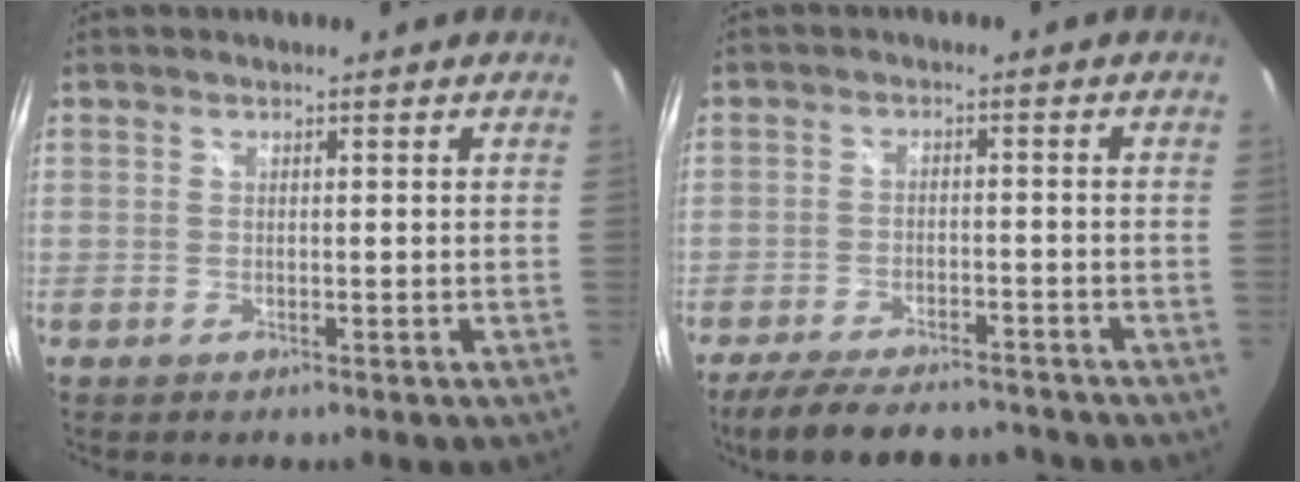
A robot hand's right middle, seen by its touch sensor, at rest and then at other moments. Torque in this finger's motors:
{"motor_torque": [0.04, -0.11, 0.05, 0.05]}